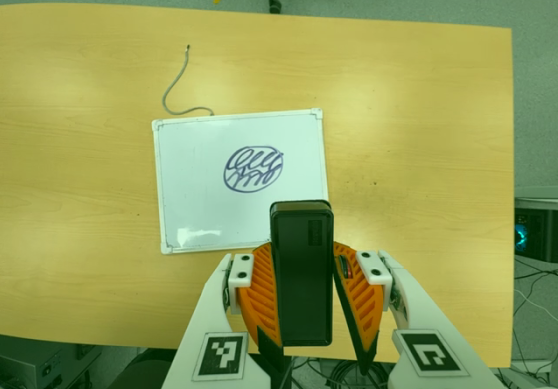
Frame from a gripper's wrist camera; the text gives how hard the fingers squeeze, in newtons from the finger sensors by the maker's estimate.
{"total": 7.5, "left": 6.4, "right": 8.5}